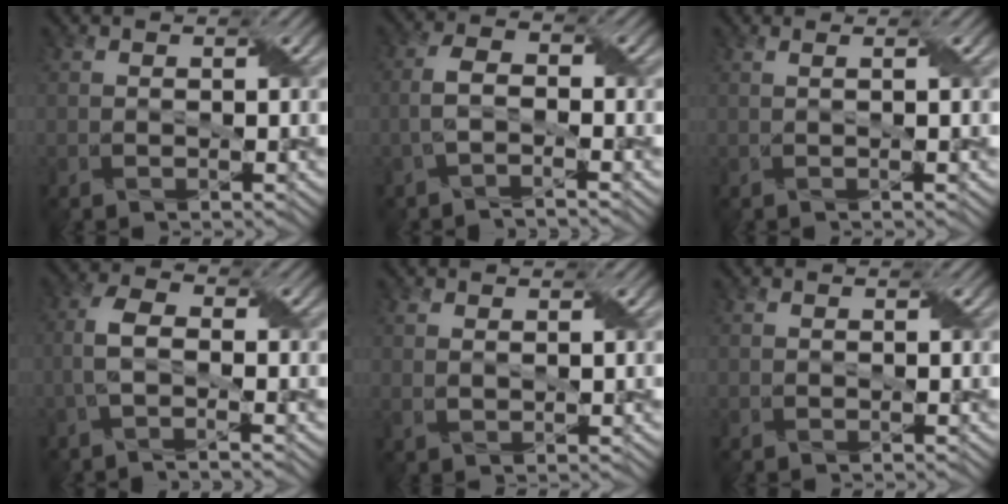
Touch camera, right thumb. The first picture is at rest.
{"total": 3.2, "force": [-1.5, 1.0, 2.6], "torque": [-0.061, 0.004, -0.035]}
{"total": 2.0, "force": [0.3, 0.5, 1.9], "torque": [-0.028, 0.008, -0.012]}
{"total": 3.6, "force": [-1.3, 1.2, 3.2], "torque": [-0.076, 0.006, -0.034]}
{"total": 1.4, "force": [0.8, 0.5, 1.0], "torque": [-0.019, -0.004, 0.019]}
{"total": 0.0}